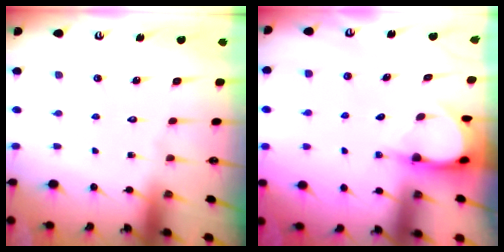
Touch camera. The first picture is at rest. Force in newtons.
{"total": 4.0, "press": 4.0, "slide": 0.2}